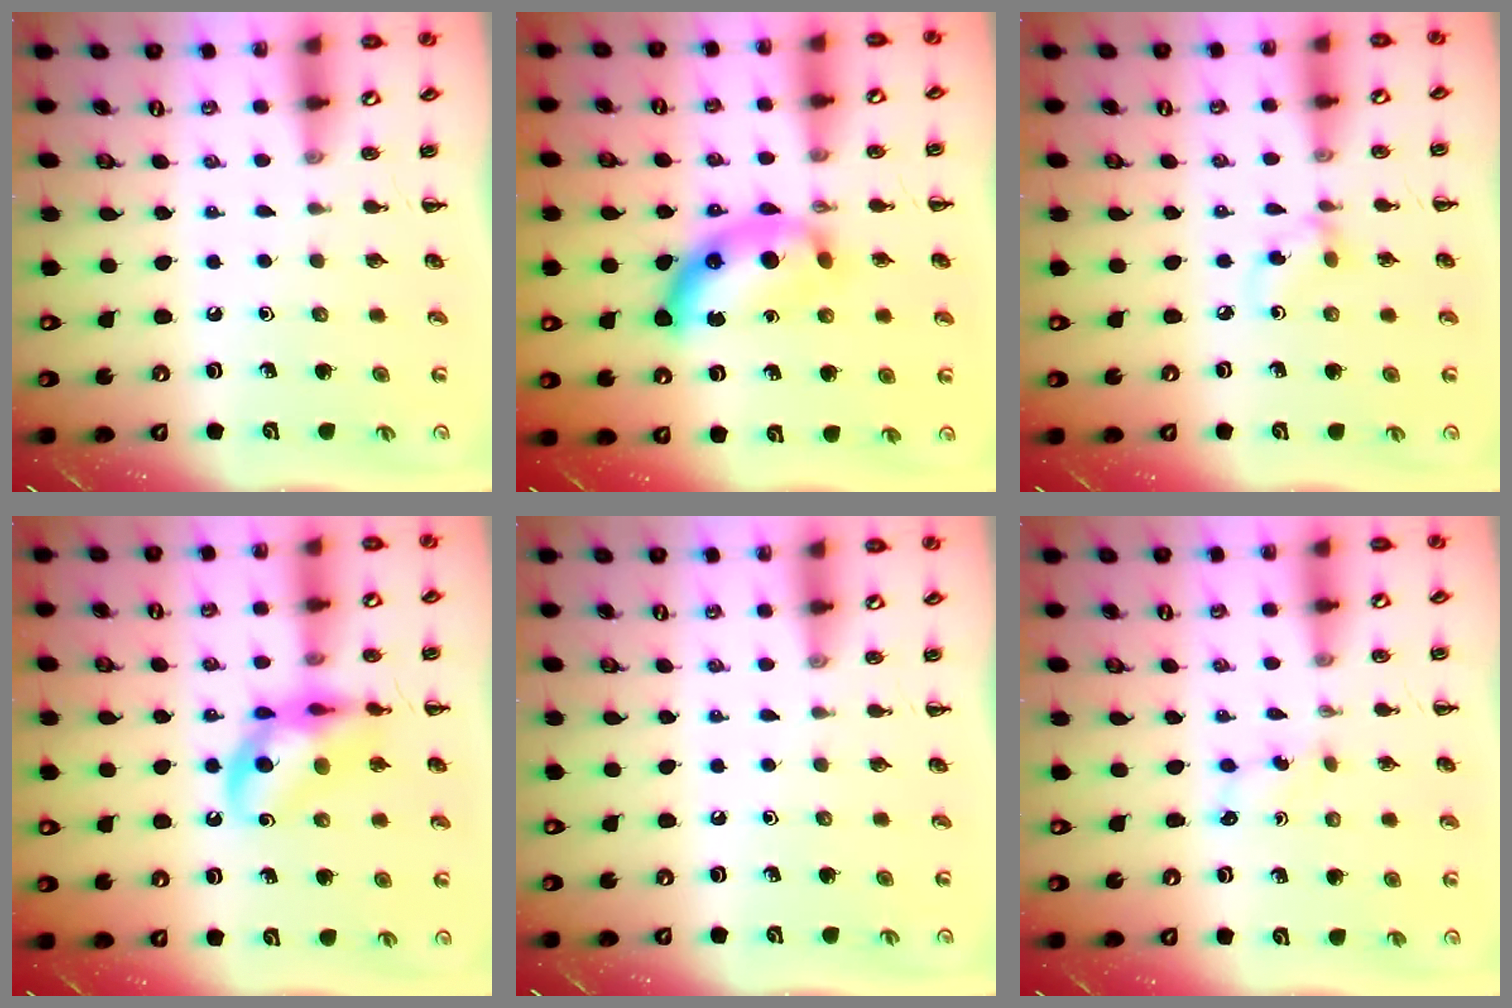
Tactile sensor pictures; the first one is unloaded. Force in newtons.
{"total": 12.7, "press": 12.7, "slide": 0.4}
{"total": 4.0, "press": 3.8, "slide": 1.2}
{"total": 13.8, "press": 13.4, "slide": 3.0}
{"total": 0.0}
{"total": 2.2, "press": 2.1, "slide": 0.8}